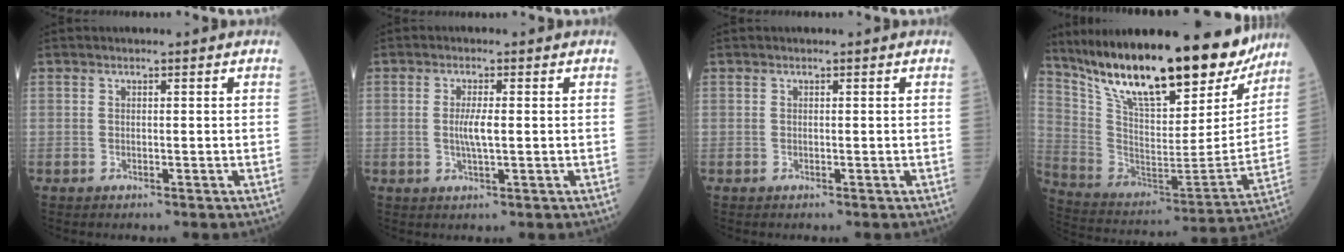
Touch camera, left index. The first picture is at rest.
{"total": 3.0, "force": [-0.1, 0.3, 3.0], "torque": [-0.062, -0.006, -0.003]}
{"total": 0.0}
{"total": 28.6, "force": [22.8, 7.7, 15.5], "torque": [-0.265, -0.019, 0.347]}